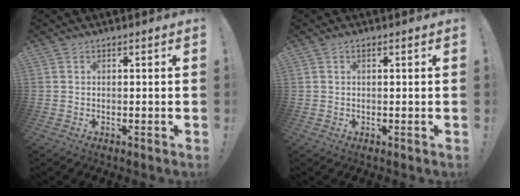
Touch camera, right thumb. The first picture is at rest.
{"total": 0.7, "force": [0.3, 0.3, 0.6], "torque": [-0.004, -0.003, 0.004]}